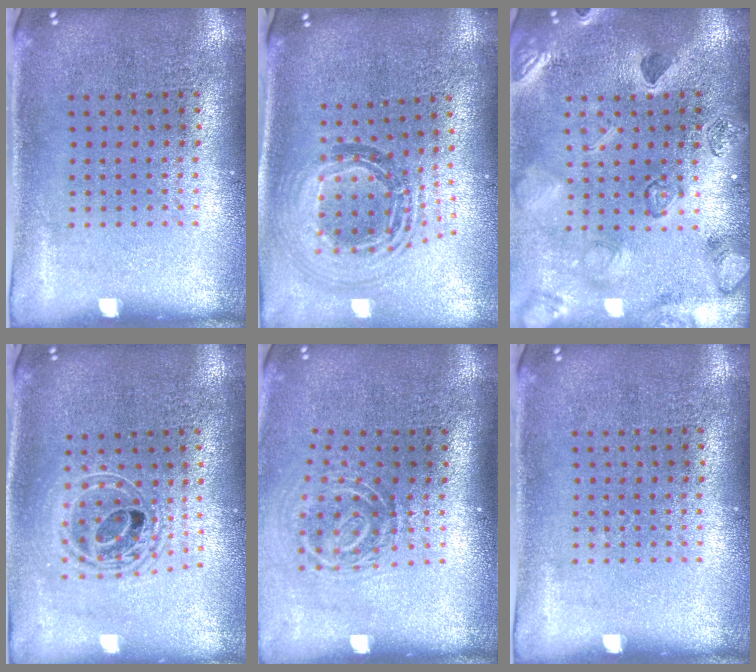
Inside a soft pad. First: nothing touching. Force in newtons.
{"total": 1.3, "press": 1.2, "slide": 0.6}
{"total": 2.4, "press": 2.4, "slide": 0.4}
{"total": 1.8, "press": 1.5, "slide": 0.9}
{"total": 1.9, "press": 1.2, "slide": 1.5}
{"total": 0.0}